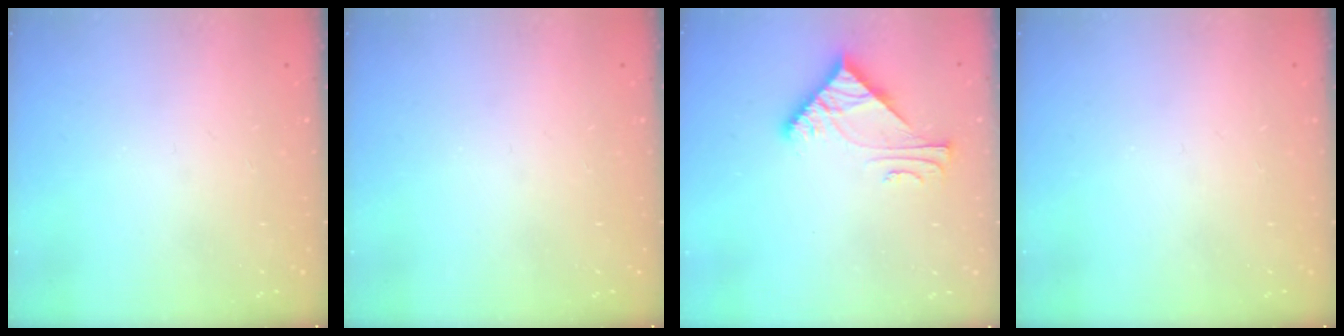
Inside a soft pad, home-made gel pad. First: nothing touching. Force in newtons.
{"total": 0.0}
{"total": 5.8, "press": 5.7, "slide": 0.6}
{"total": 0.0}